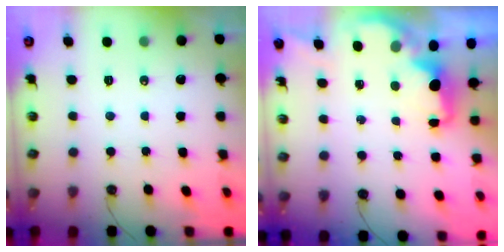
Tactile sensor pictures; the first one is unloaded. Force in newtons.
{"total": 2.0, "press": 1.8, "slide": 0.7}